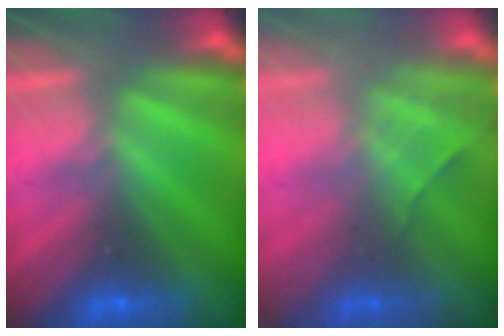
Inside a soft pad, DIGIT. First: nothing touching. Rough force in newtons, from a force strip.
{"total": 2.4}